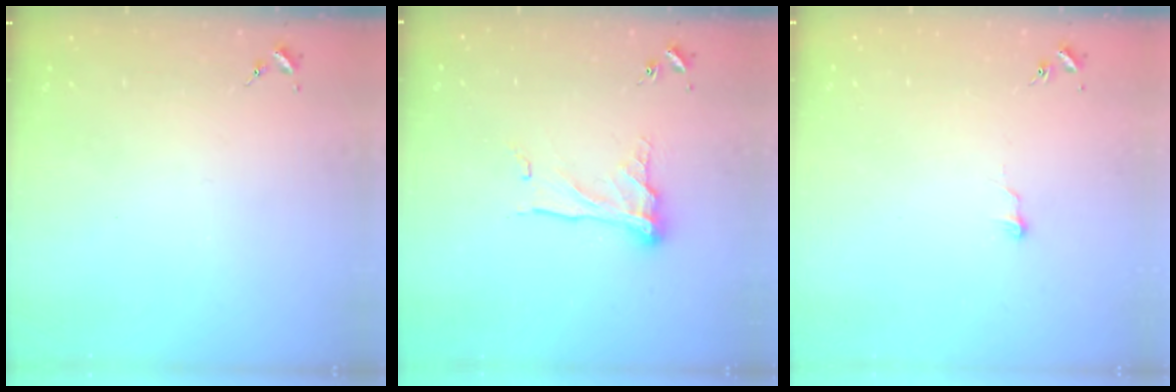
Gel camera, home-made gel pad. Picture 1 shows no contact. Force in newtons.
{"total": 11.2, "press": 11.2, "slide": 0.8}
{"total": 3.5, "press": 3.5, "slide": 0.3}